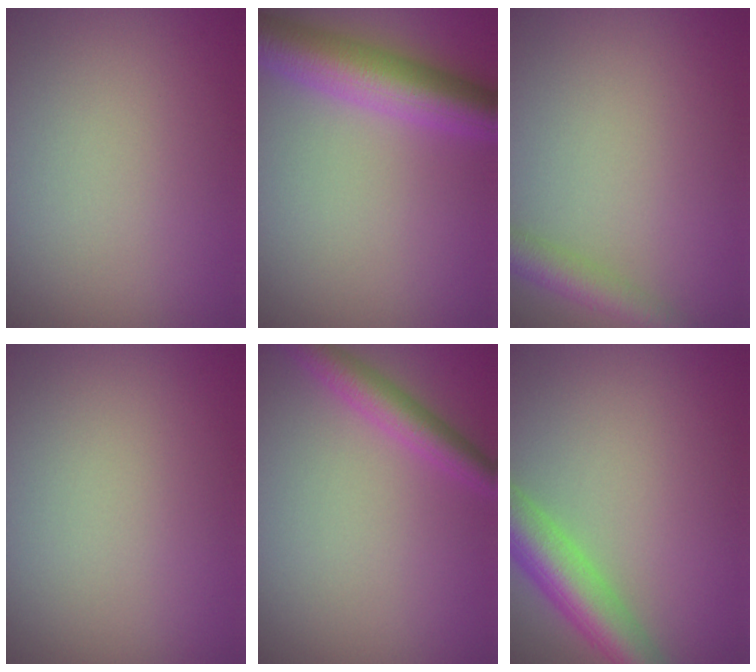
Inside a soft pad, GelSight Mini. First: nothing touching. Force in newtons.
{"total": 6.8, "press": 6.8, "slide": 0.2}
{"total": 2.9, "press": 2.9, "slide": 0.1}
{"total": 0.0}
{"total": 2.8, "press": 2.8, "slide": 0.1}
{"total": 5.8, "press": 5.8, "slide": 0.4}